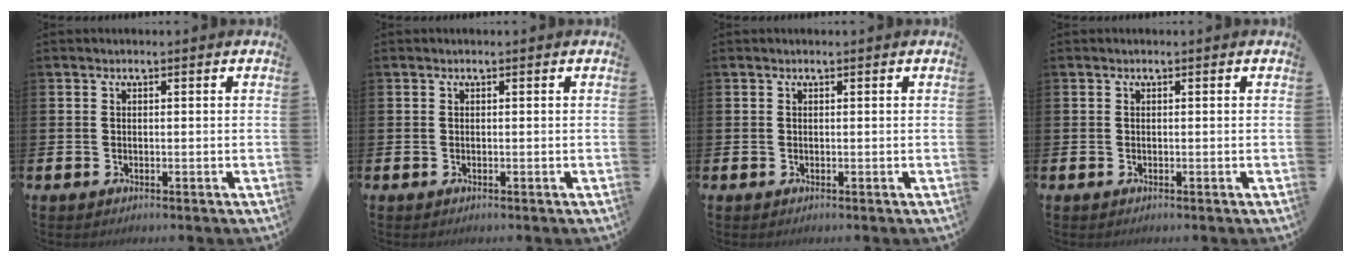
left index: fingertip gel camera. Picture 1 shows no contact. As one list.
[{"total": 0.0}, {"total": 0.0}, {"total": 0.0}]